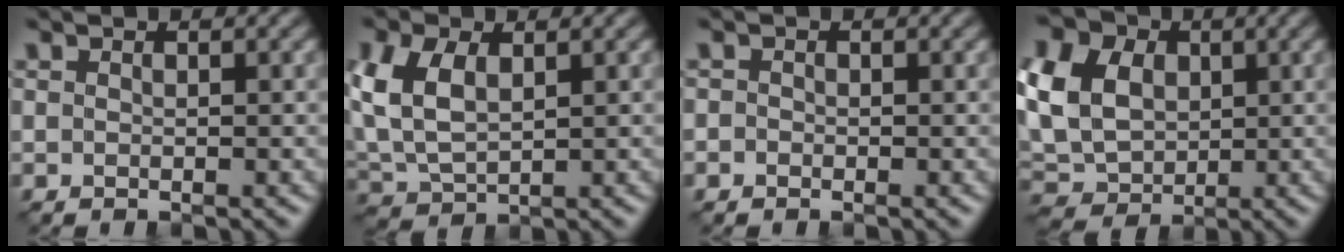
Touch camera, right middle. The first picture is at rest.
{"total": 5.9, "force": [1.6, 3.4, 4.6], "torque": [-0.116, 0.013, 0.030]}
{"total": 0.6, "force": [-0.3, 0.5, 0.1], "torque": [0.001, 0.001, -0.006]}
{"total": 12.1, "force": [2.8, 9.0, 7.5], "torque": [-0.168, 0.038, 0.035]}